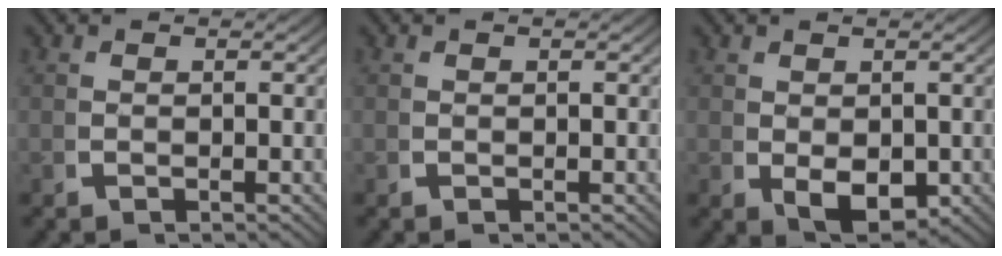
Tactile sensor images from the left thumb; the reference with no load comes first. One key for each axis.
{"total": 0.0}
{"total": 3.8, "fx": -0.1, "fy": 2.5, "fz": 2.8, "tx": -0.057, "ty": -0.025, "tz": 0.014}